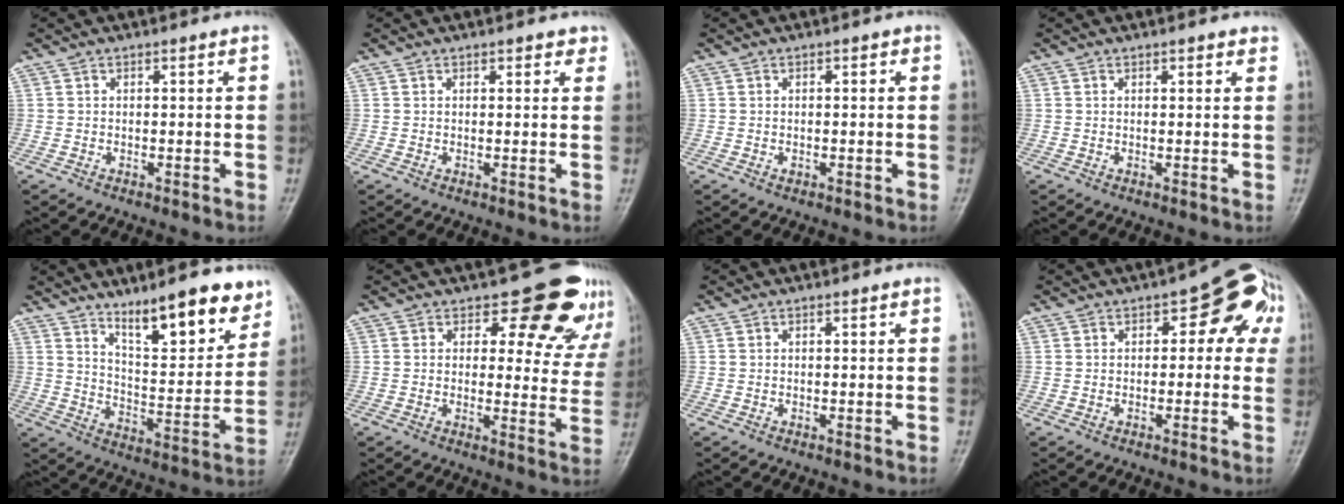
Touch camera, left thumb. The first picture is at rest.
{"total": 1.8, "force": [1.3, 1.0, 0.9], "torque": [0.006, -0.004, 0.009]}
{"total": 1.0, "force": [-0.1, 0.8, 0.7], "torque": [-0.002, 0.003, -0.003]}
{"total": 1.4, "force": [1.0, 0.6, 0.8], "torque": [-0.004, -0.004, 0.009]}
{"total": 15.1, "force": [10.7, 4.3, 9.7], "torque": [-0.106, -0.075, 0.173]}
{"total": 12.0, "force": [9.4, 6.2, 4.2], "torque": [0.003, -0.063, 0.090]}
{"total": 0.0}
{"total": 8.7, "force": [2.2, 5.1, 6.7], "torque": [-0.029, 0.015, 0.011]}